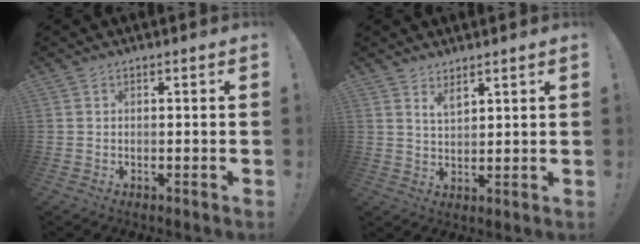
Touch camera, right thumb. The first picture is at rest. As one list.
[{"total": 3.8, "force": [3.2, 1.4, 1.6], "torque": [-0.016, -0.024, 0.056]}]